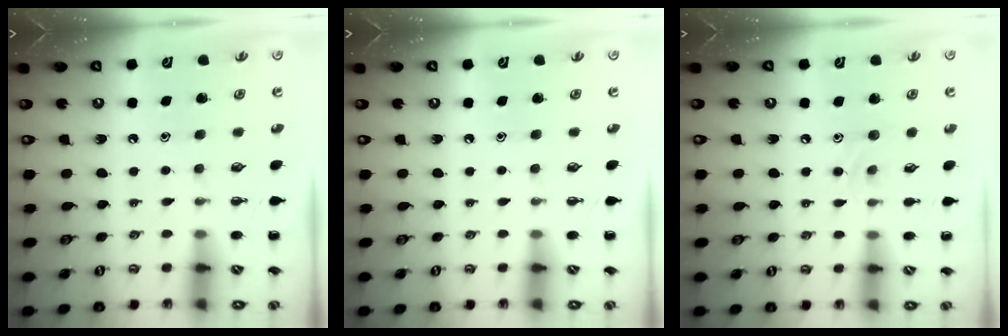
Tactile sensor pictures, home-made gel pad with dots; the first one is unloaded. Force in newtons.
{"total": 0.0}
{"total": 6.1, "press": 5.8, "slide": 1.8}